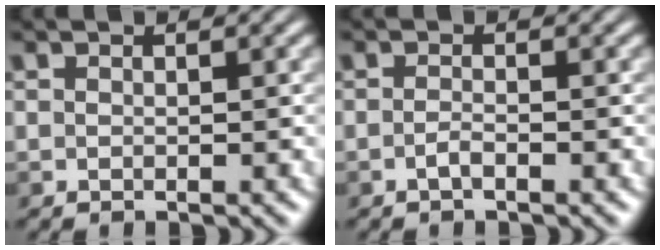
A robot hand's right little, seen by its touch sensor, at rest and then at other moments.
{"total": 1.7, "force": [-1.6, 0.0, 0.7], "torque": [-0.018, 0.000, -0.033]}